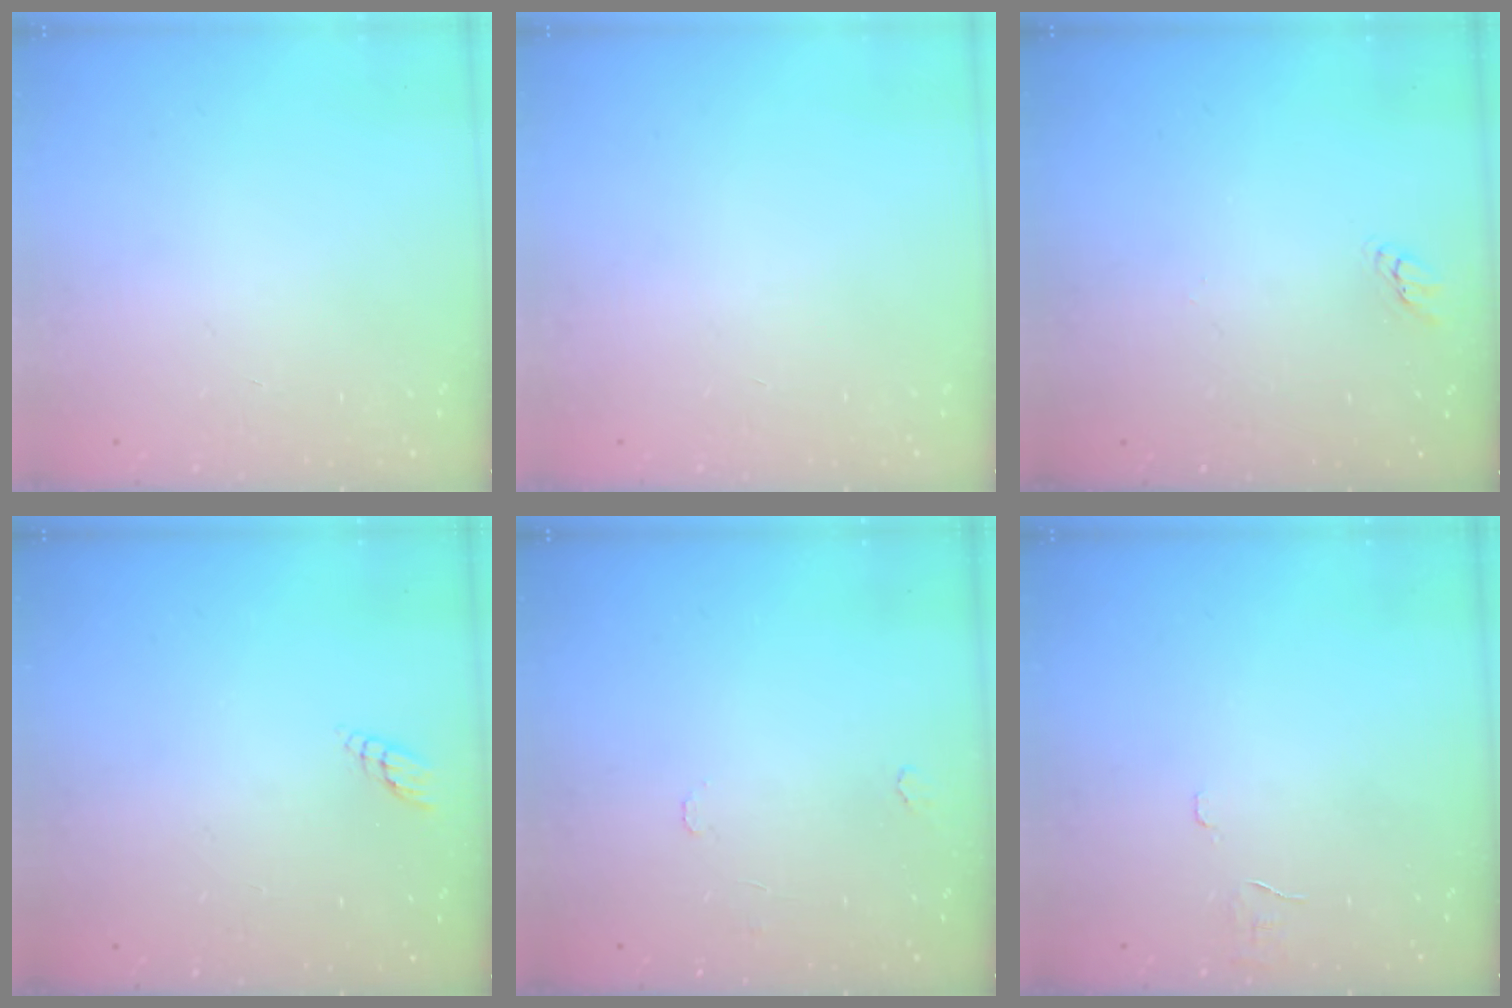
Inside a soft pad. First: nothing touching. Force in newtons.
{"total": 0.0}
{"total": 2.2, "press": 2.2, "slide": 0.2}
{"total": 2.9, "press": 2.9, "slide": 0.3}
{"total": 5.1, "press": 5.1, "slide": 0.5}
{"total": 3.5, "press": 3.5, "slide": 0.3}